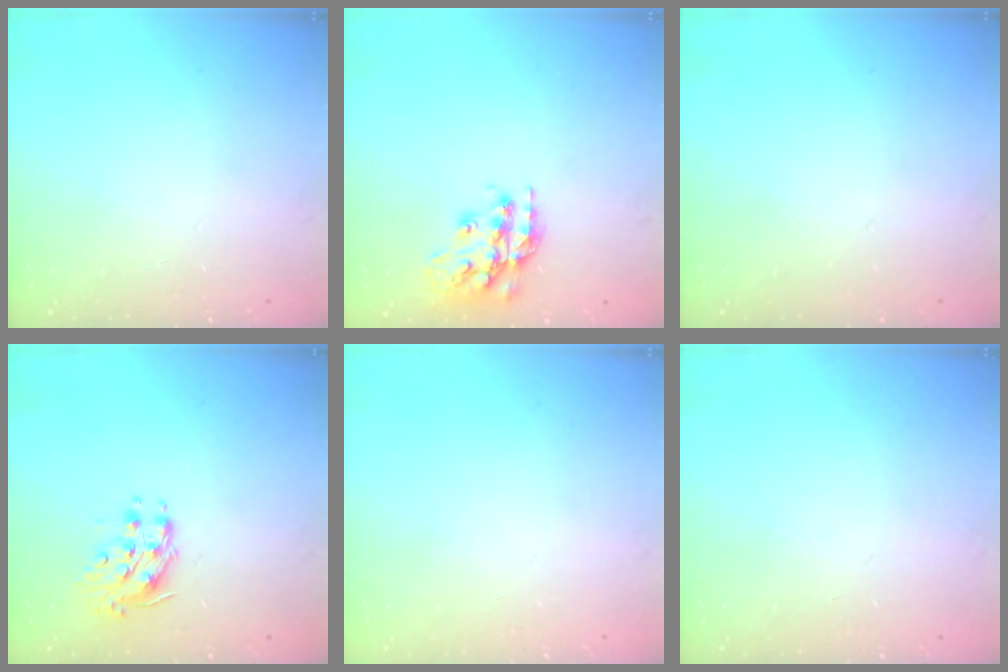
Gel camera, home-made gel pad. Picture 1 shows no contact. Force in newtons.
{"total": 16.5, "press": 16.5, "slide": 1.0}
{"total": 0.0}
{"total": 9.0, "press": 9.0, "slide": 0.1}
{"total": 0.0}
{"total": 0.0}